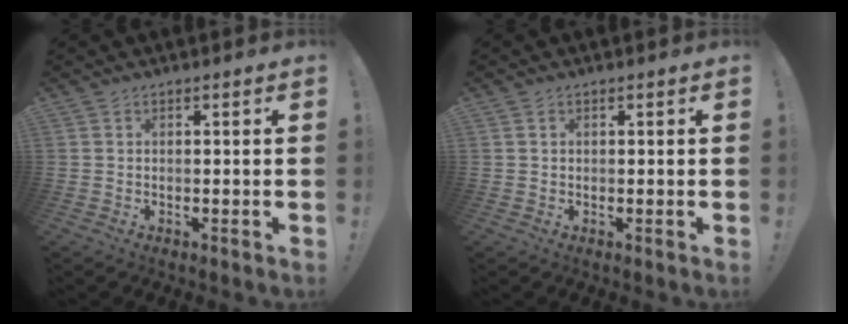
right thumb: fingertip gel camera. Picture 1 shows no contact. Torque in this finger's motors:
{"motor_torque": [-0.20, -0.04, 0.04, 0.09, 0.02]}